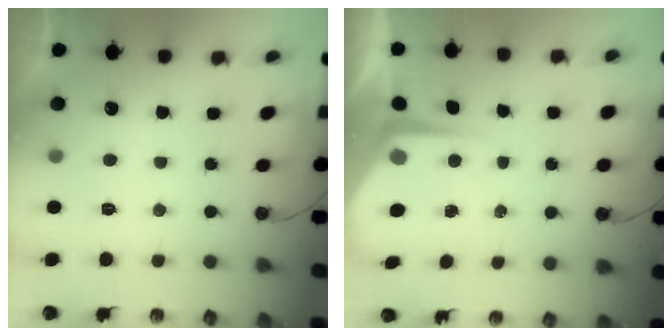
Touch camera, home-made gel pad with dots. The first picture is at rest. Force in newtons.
{"total": 6.0, "press": 5.9, "slide": 0.4}